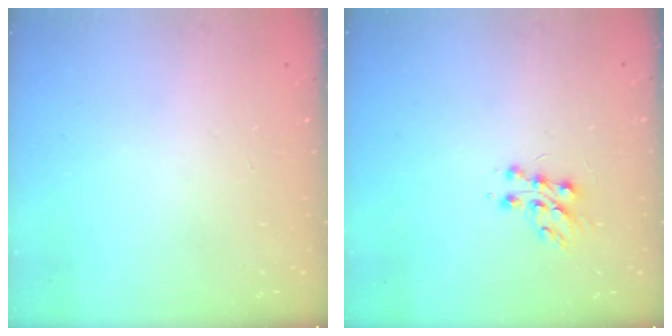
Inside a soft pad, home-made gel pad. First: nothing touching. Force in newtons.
{"total": 7.9, "press": 7.8, "slide": 0.6}